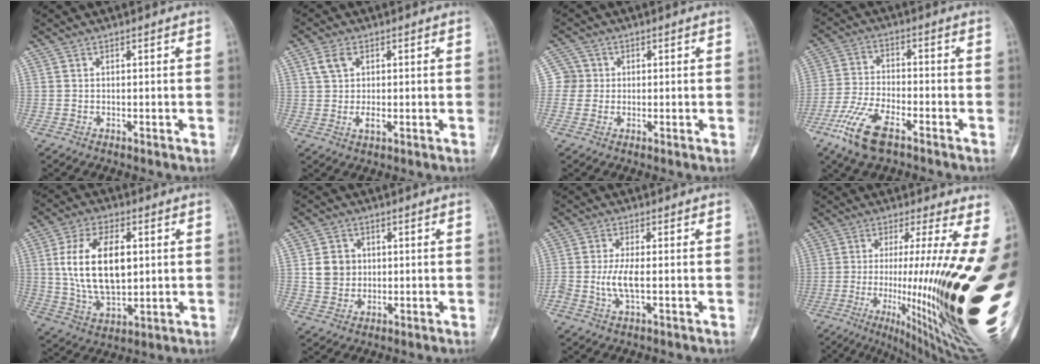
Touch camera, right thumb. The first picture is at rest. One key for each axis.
{"total": 4.8, "fx": 1.0, "fy": 3.1, "fz": 3.6, "tx": -0.069, "ty": -0.002, "tz": 0.019}
{"total": 3.4, "fx": 0.2, "fy": 3.4, "fz": 0.0, "tx": 0.027, "ty": 0.009, "tz": -0.003}
{"total": 11.0, "fx": -6.6, "fy": 4.4, "fz": 7.6, "tx": -0.169, "ty": 0.013, "tz": -0.129}
{"total": 16.4, "fx": 2.4, "fy": 9.1, "fz": 13.4, "tx": -0.231, "ty": -0.005, "tz": 0.049}
{"total": 6.2, "fx": 0.7, "fy": 5.6, "fz": 2.6, "tx": -0.022, "ty": -0.001, "tz": 0.012}
{"total": 4.9, "fx": -0.8, "fy": 1.7, "fz": 4.6, "tx": -0.104, "ty": 0.001, "tz": -0.017}
{"total": 28.1, "fx": -1.9, "fy": 4.6, "fz": 27.7, "tx": -0.298, "ty": -0.032, "tz": -0.013}